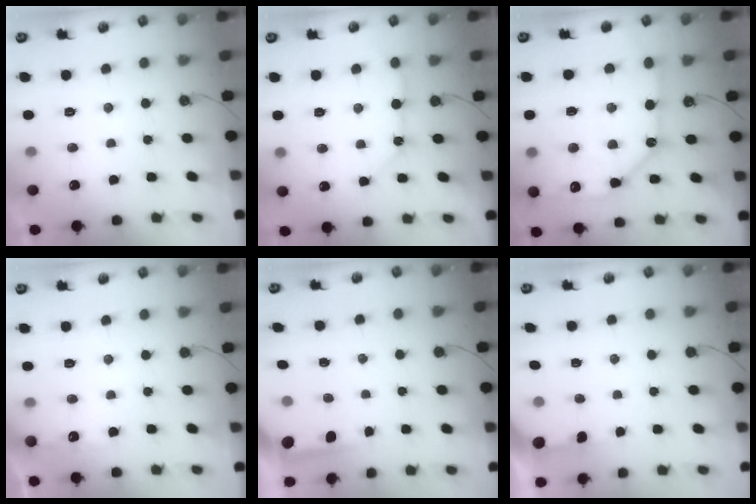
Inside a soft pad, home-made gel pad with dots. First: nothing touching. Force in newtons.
{"total": 9.0, "press": 9.0, "slide": 0.8}
{"total": 15.4, "press": 15.3, "slide": 1.6}
{"total": 4.3, "press": 4.3, "slide": 0.4}
{"total": 3.6, "press": 3.6, "slide": 0.5}
{"total": 2.9, "press": 2.8, "slide": 0.3}